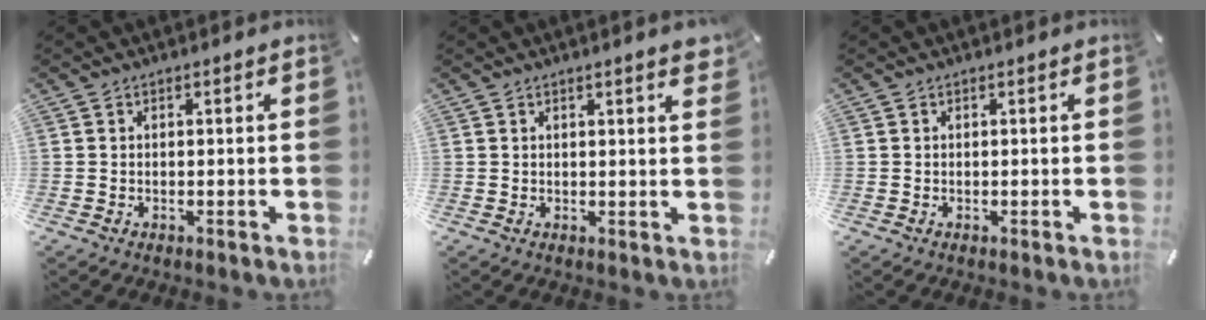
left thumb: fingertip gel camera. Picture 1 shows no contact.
{"total": 2.5, "force": [1.4, 0.2, 2.0], "torque": [-0.041, 0.001, 0.025]}
{"total": 0.0}